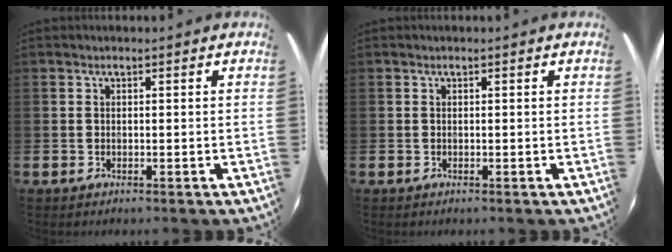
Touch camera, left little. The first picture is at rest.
{"total": 0.0}